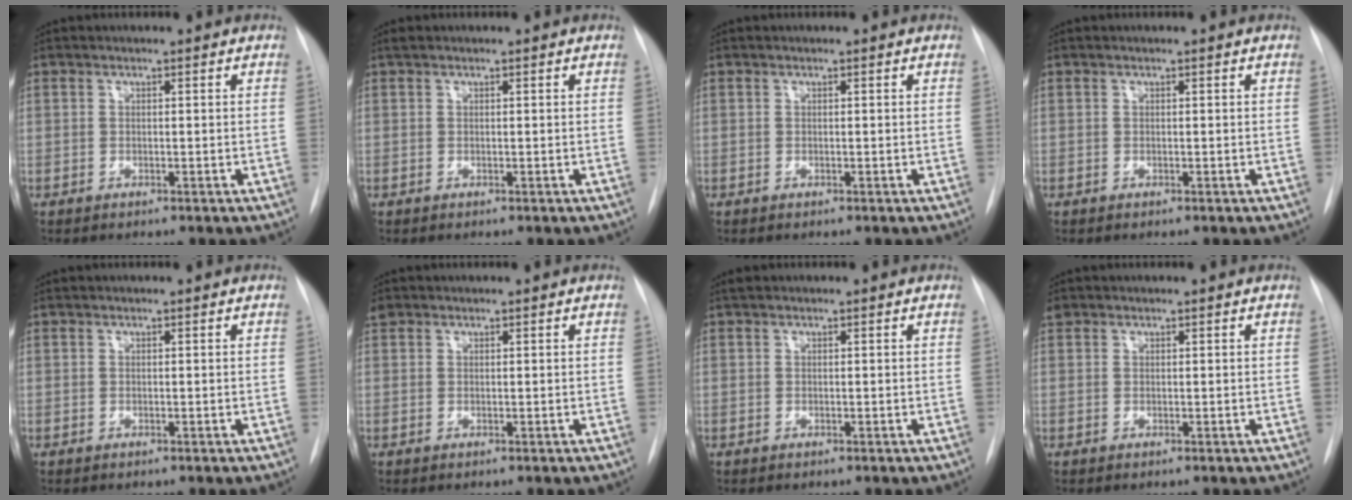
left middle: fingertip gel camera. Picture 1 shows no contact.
{"total": 0.5, "force": [0.4, 0.2, 0.2], "torque": [-0.008, 0.011, 0.010]}
{"total": 0.0}
{"total": 0.0}
{"total": 0.0}
{"total": 1.2, "force": [0.9, 0.8, 0.2], "torque": [-0.004, 0.016, 0.015]}
{"total": 0.6, "force": [0.6, 0.3, 0.2], "torque": [-0.010, 0.013, 0.012]}
{"total": 0.9, "force": [0.7, 0.6, 0.1], "torque": [-0.003, 0.016, 0.012]}